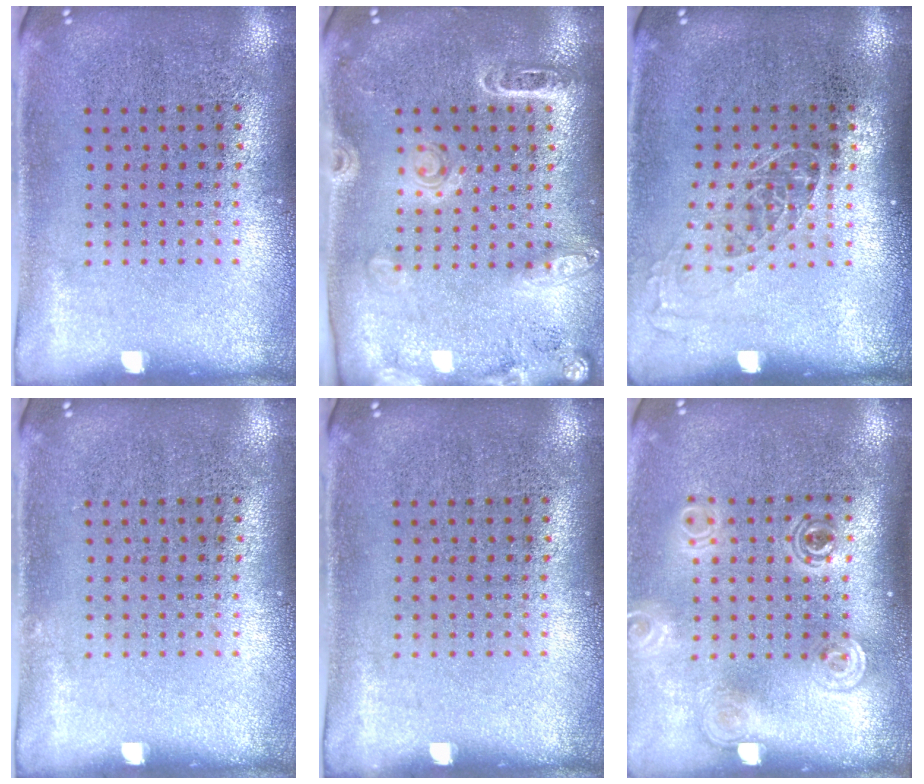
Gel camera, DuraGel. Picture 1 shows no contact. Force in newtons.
{"total": 1.8, "press": 1.7, "slide": 0.4}
{"total": 1.0, "press": 0.9, "slide": 0.5}
{"total": 0.0}
{"total": 0.0}
{"total": 1.9, "press": 1.4, "slide": 1.2}